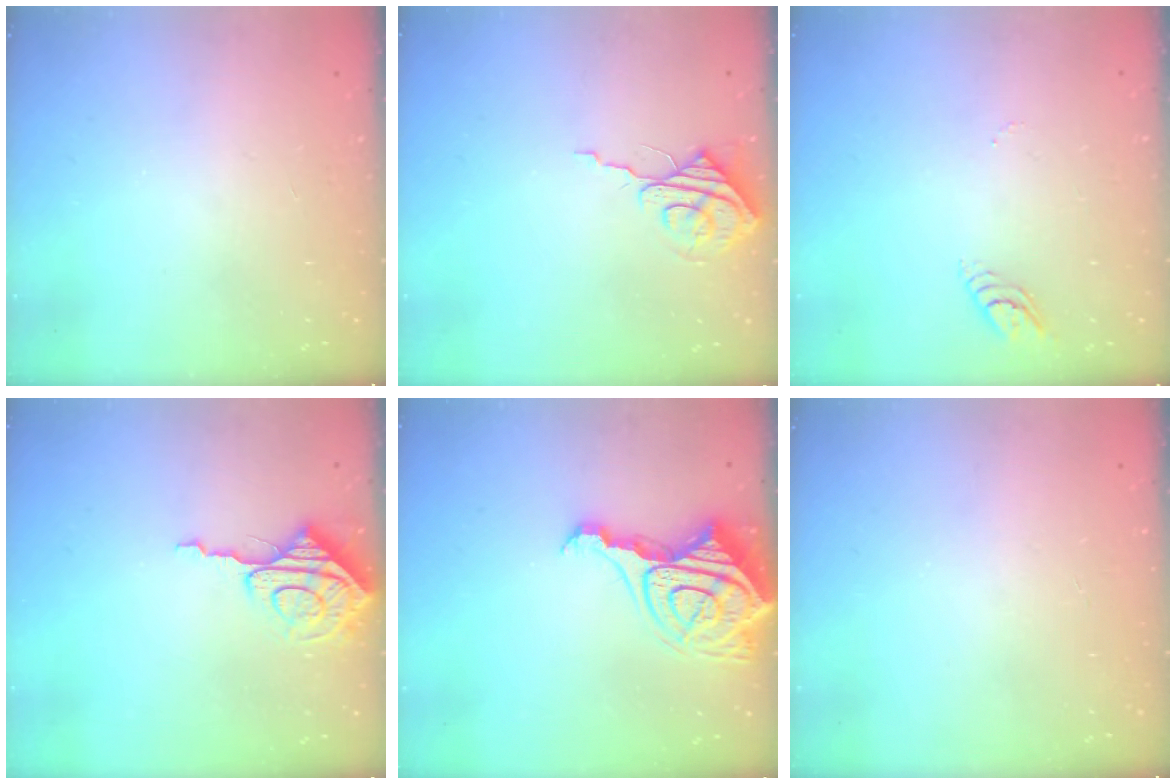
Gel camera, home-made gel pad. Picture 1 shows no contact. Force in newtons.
{"total": 7.7, "press": 7.7, "slide": 0.3}
{"total": 3.8, "press": 3.8, "slide": 0.6}
{"total": 8.6, "press": 8.6, "slide": 0.5}
{"total": 15.2, "press": 15.2, "slide": 1.4}
{"total": 0.0}